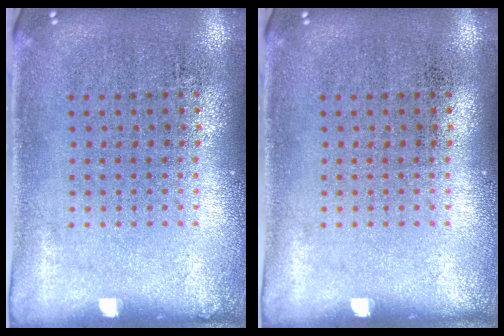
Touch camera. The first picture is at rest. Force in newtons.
{"total": 0.0}